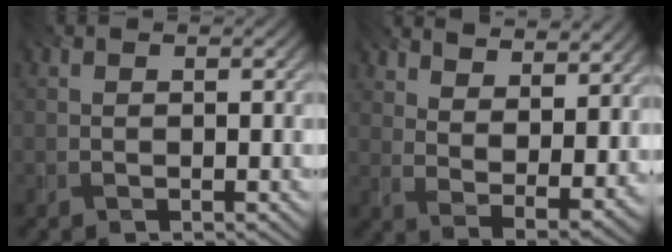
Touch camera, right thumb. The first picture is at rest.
{"total": 10.3, "force": [7.7, 3.7, 5.8], "torque": [-0.111, -0.016, 0.119]}